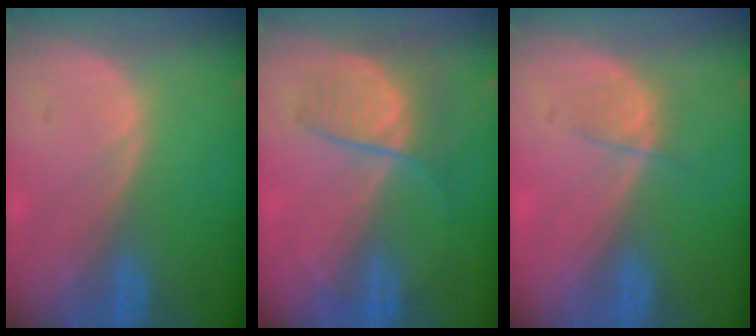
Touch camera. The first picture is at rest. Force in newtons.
{"total": 6.6, "press": 6.0, "slide": 2.8}
{"total": 2.2, "press": 2.0, "slide": 0.9}